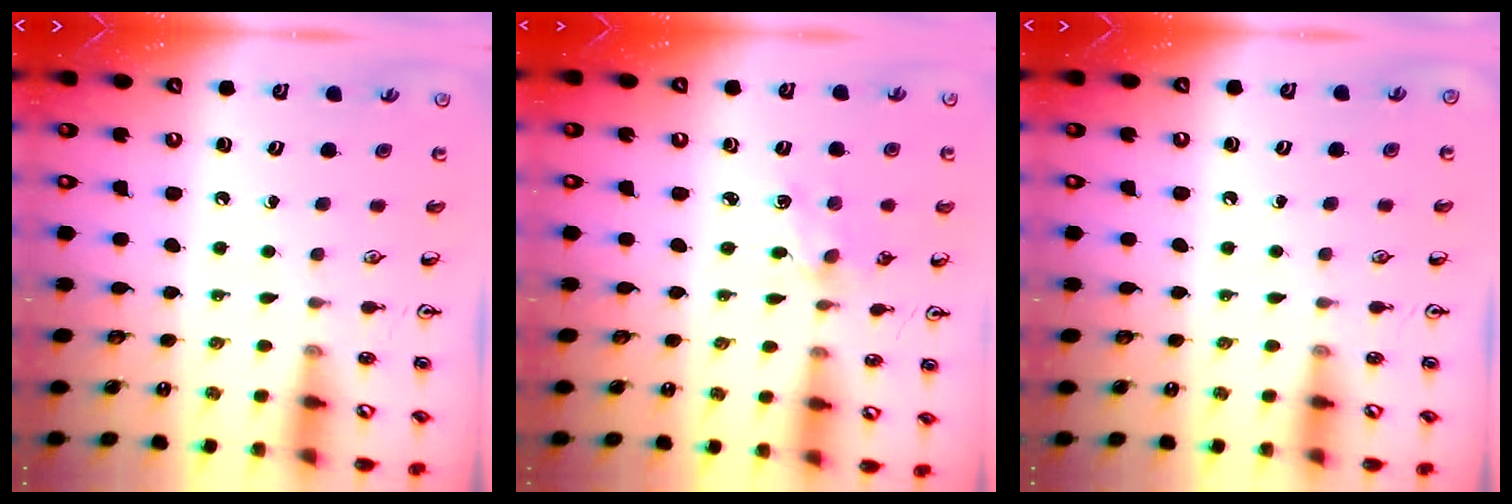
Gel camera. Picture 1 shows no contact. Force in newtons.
{"total": 2.3, "press": 2.3, "slide": 0.3}
{"total": 0.0}